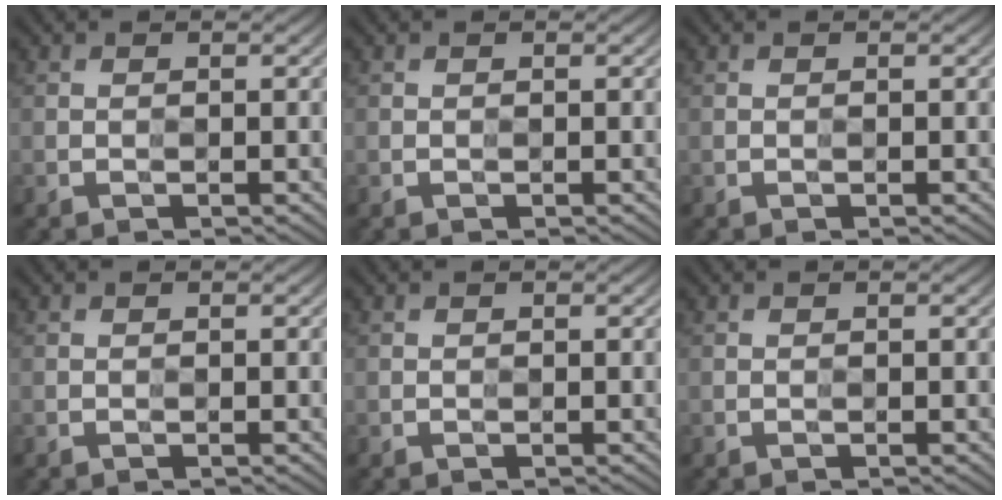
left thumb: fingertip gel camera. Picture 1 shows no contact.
{"total": 0.0}
{"total": 0.0}
{"total": 0.0}
{"total": 0.0}
{"total": 0.0}